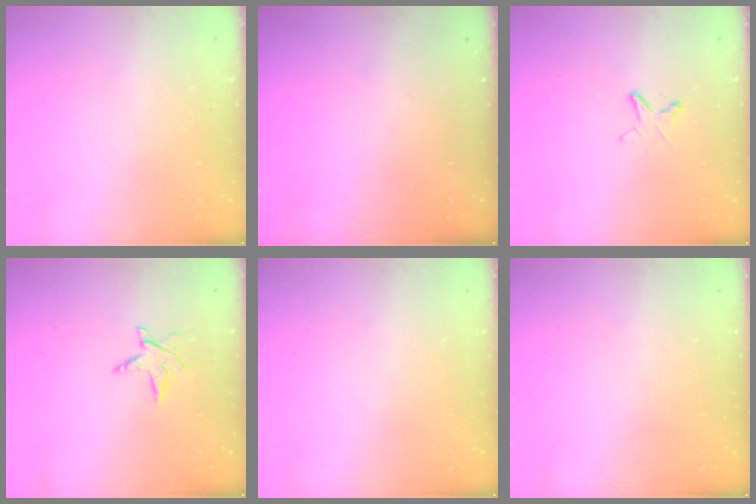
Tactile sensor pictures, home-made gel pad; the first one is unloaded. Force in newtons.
{"total": 0.0}
{"total": 3.6, "press": 3.6, "slide": 0.3}
{"total": 5.2, "press": 5.2, "slide": 0.5}
{"total": 0.0}
{"total": 0.0}